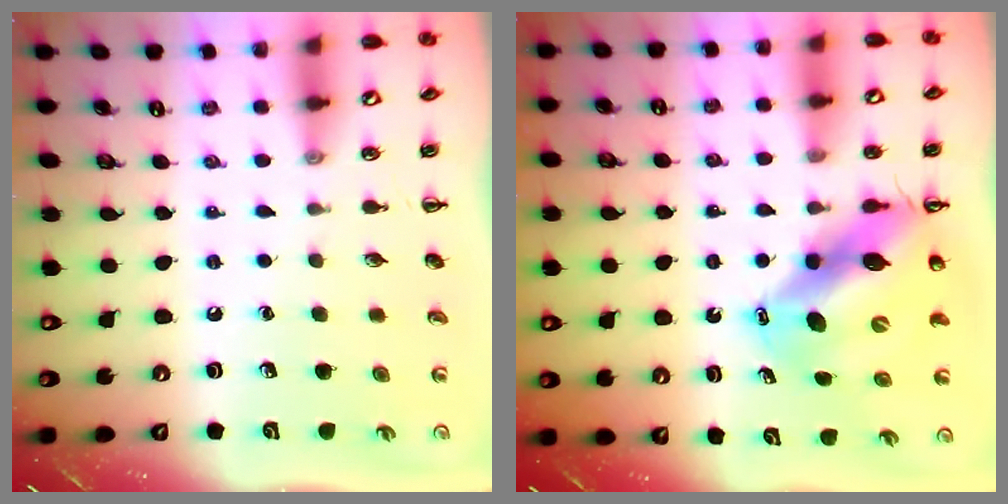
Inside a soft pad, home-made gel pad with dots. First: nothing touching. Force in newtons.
{"total": 14.3, "press": 13.7, "slide": 4.1}